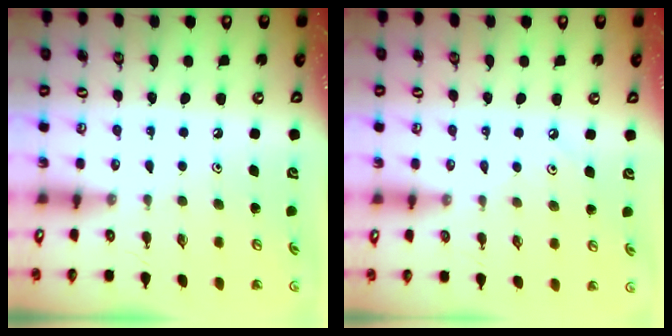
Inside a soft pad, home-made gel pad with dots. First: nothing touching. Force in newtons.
{"total": 4.1, "press": 4.1, "slide": 0.5}